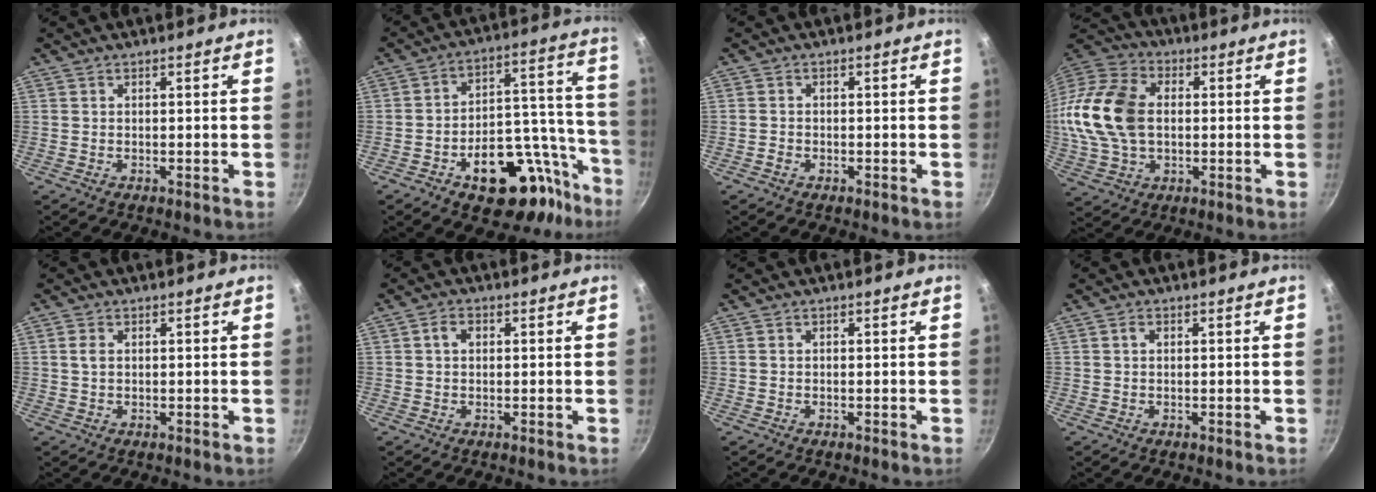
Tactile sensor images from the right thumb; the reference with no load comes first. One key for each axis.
{"total": 24.2, "fx": -12.8, "fy": 13.3, "fz": 15.6, "tx": -0.143, "ty": 0.094, "tz": -0.176}
{"total": 1.0, "fx": -0.7, "fy": 0.7, "fz": 0.3, "tx": -0.011, "ty": 0.005, "tz": -0.015}
{"total": 18.4, "fx": 0.8, "fy": 12.6, "fz": 13.4, "tx": -0.259, "ty": 0.026, "tz": 0.007}
{"total": 1.9, "fx": 0.3, "fy": 1.3, "fz": 1.4, "tx": -0.026, "ty": 0.001, "tz": 0.006}
{"total": 2.4, "fx": 0.4, "fy": 1.8, "fz": 1.6, "tx": -0.022, "ty": 0.005, "tz": 0.006}
{"total": 0.0}
{"total": 1.0, "fx": 0.2, "fy": 0.7, "fz": 0.7, "tx": -0.012, "ty": 0.005, "tz": 0.004}